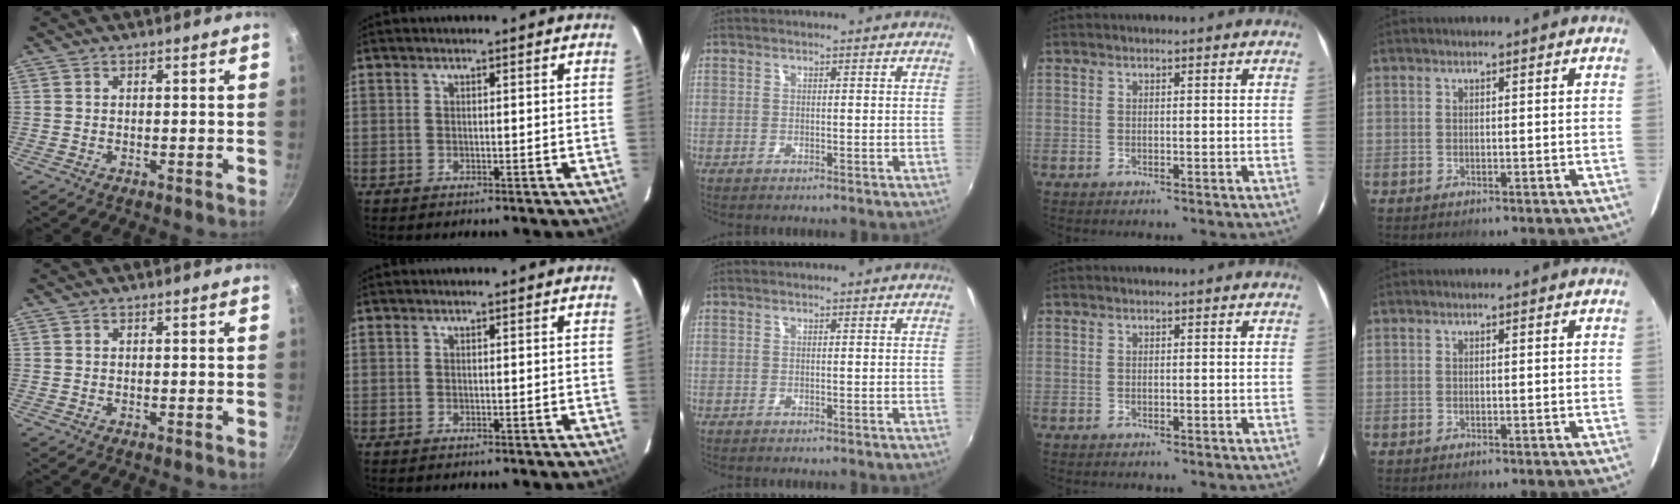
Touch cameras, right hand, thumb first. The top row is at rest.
{}